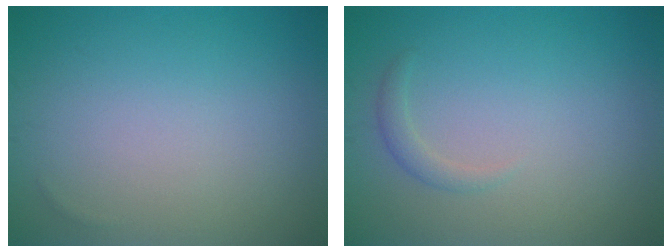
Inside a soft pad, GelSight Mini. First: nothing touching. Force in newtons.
{"total": 1.1, "press": 1.1, "slide": 0.0}